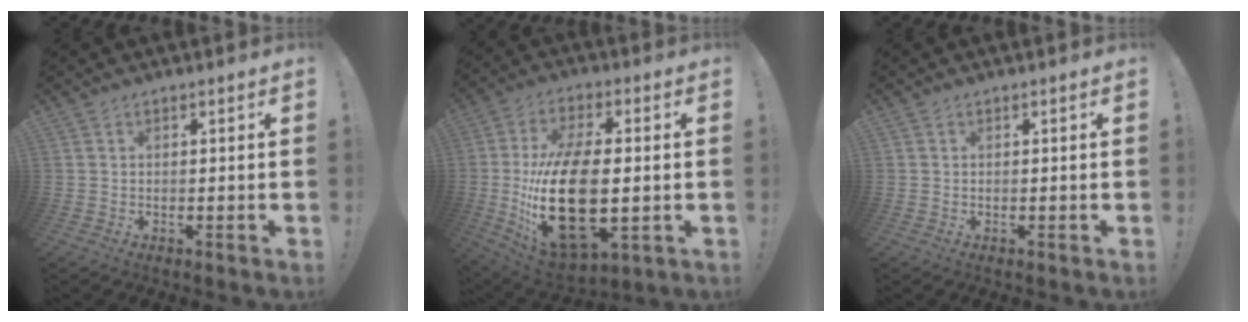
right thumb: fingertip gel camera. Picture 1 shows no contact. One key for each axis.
{"total": 25.5, "fx": -2.1, "fy": 12.8, "fz": 22.0, "tx": -0.448, "ty": -0.012, "tz": -0.029}
{"total": 0.0}